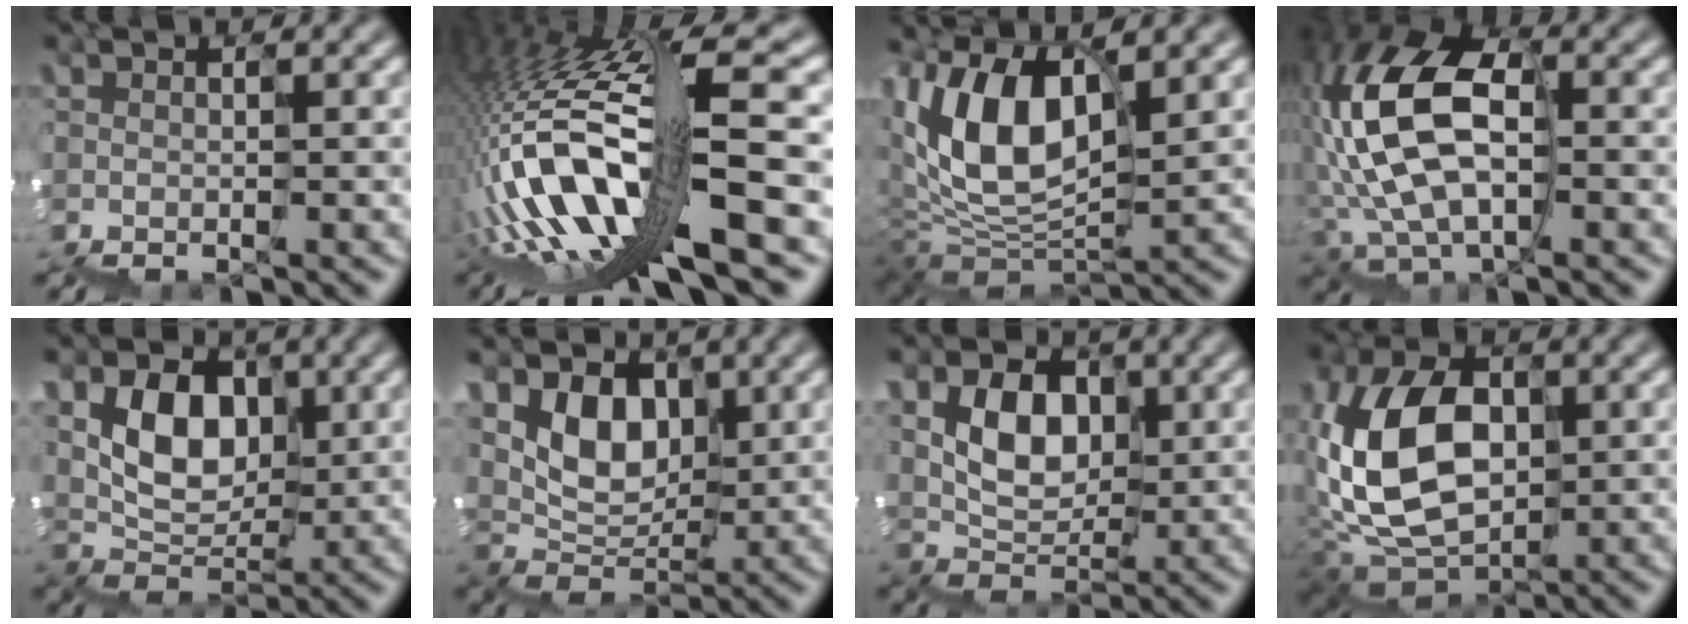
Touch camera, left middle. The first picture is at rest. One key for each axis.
{"total": 12.7, "fx": -3.5, "fy": 3.1, "fz": 11.8, "tx": -0.252, "ty": 0.031, "tz": -0.055}
{"total": 7.3, "fx": 2.6, "fy": 4.2, "fz": 5.3, "tx": -0.128, "ty": 0.015, "tz": 0.044}
{"total": 8.2, "fx": -0.2, "fy": 5.0, "fz": 6.5, "tx": -0.179, "ty": 0.030, "tz": -0.012}
{"total": 3.6, "fx": 1.7, "fy": 3.0, "fz": 1.1, "tx": -0.027, "ty": 0.006, "tz": 0.034}
{"total": 3.6, "fx": 2.2, "fy": 2.8, "fz": 0.8, "tx": -0.026, "ty": 0.003, "tz": 0.041}
{"total": 2.8, "fx": 1.4, "fy": 2.4, "fz": 0.5, "tx": -0.019, "ty": 0.010, "tz": 0.029}
{"total": 8.8, "fx": 0.9, "fy": 6.3, "fz": 6.0, "tx": -0.156, "ty": 0.018, "tz": 0.015}